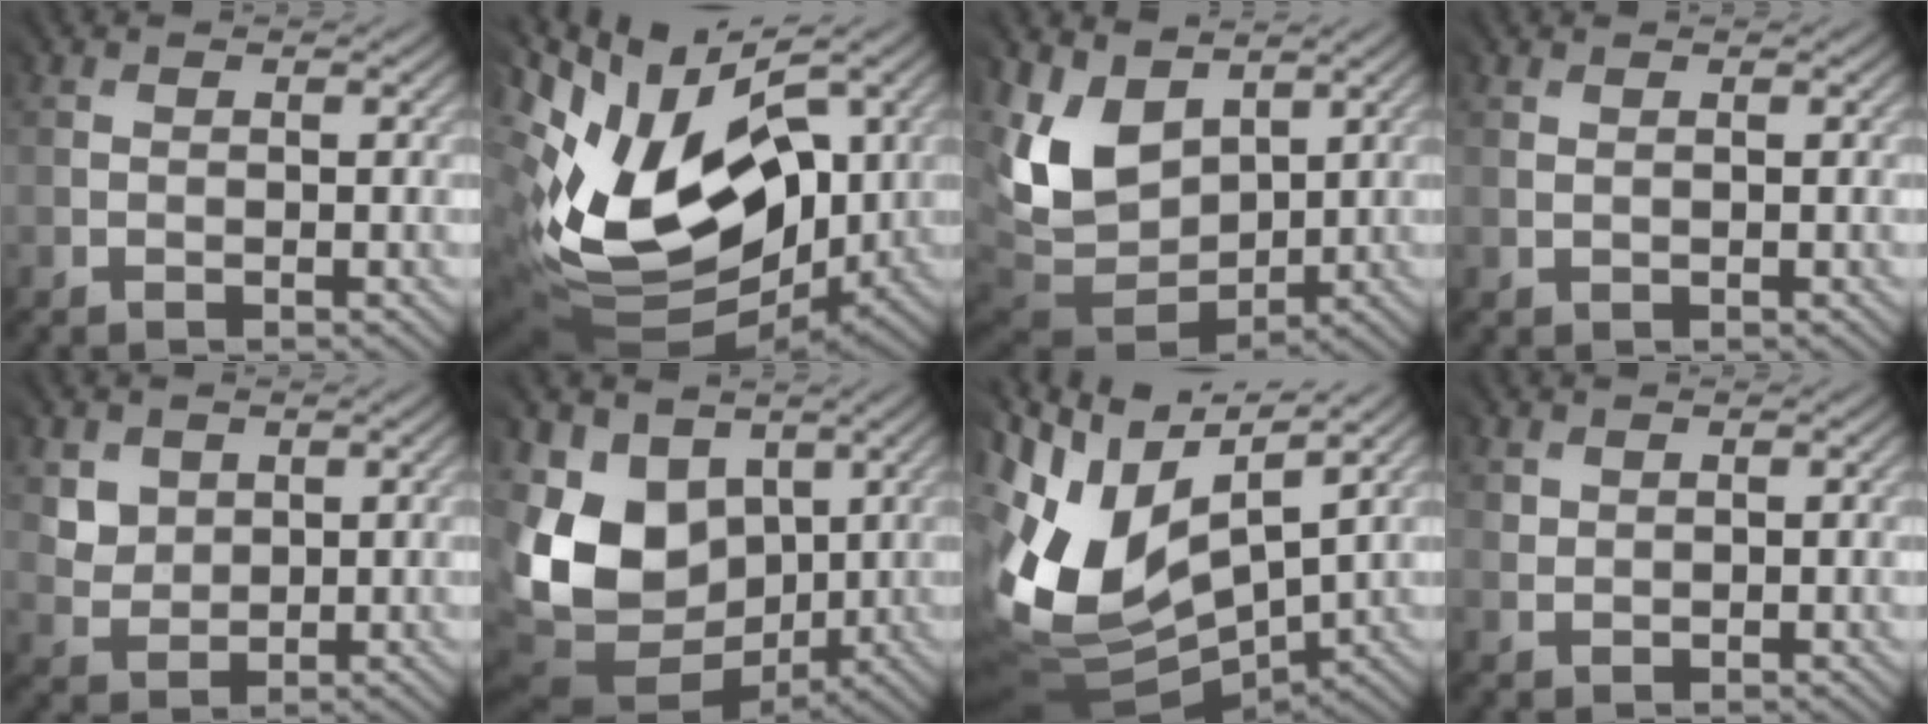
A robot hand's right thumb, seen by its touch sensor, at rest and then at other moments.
{"total": 16.9, "force": [2.4, 10.9, 12.7], "torque": [-0.250, -0.013, 0.052]}
{"total": 9.9, "force": [4.3, 7.4, 5.0], "torque": [-0.144, 0.006, 0.082]}
{"total": 0.8, "force": [0.8, 0.2, -0.2], "torque": [0.005, 0.002, 0.016]}
{"total": 3.4, "force": [2.3, 2.2, -1.3], "torque": [0.009, -0.008, 0.044]}
{"total": 12.4, "force": [1.9, 10.3, 6.7], "torque": [-0.191, -0.015, 0.041]}
{"total": 11.9, "force": [3.3, 6.9, 9.1], "torque": [-0.226, 0.006, 0.059]}
{"total": 2.2, "force": [1.8, 1.4, -0.1], "torque": [0.007, 0.002, 0.032]}